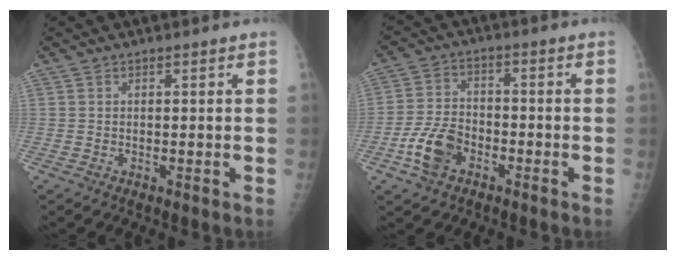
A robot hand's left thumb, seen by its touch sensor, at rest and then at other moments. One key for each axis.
{"total": 8.2, "fx": -3.9, "fy": 5.3, "fz": 5.0, "tx": -0.094, "ty": 0.022, "tz": -0.073}